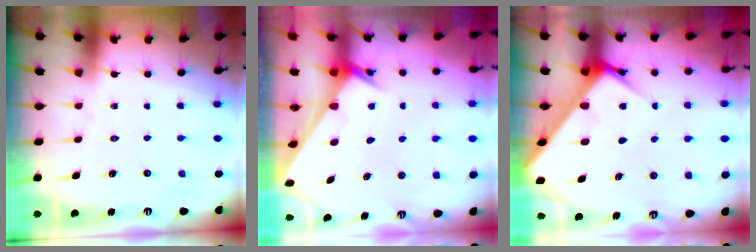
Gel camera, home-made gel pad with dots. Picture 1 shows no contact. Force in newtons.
{"total": 2.0, "press": 2.0, "slide": 0.2}
{"total": 6.2, "press": 6.2, "slide": 0.5}